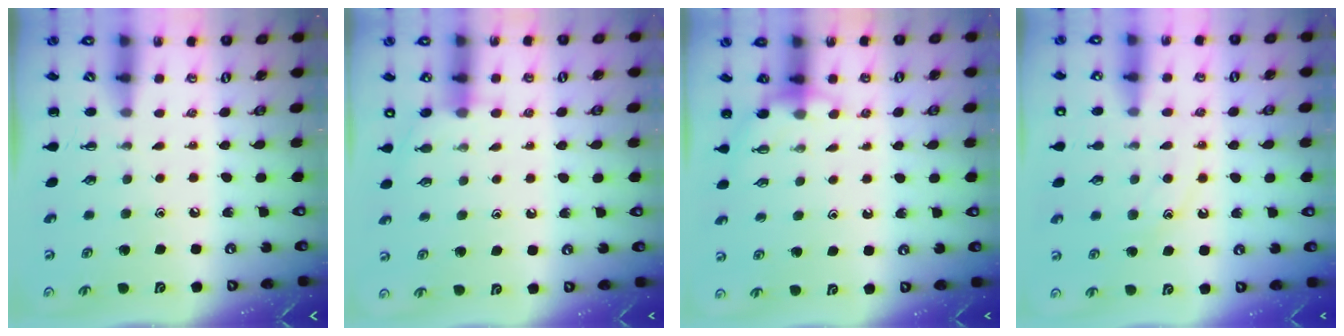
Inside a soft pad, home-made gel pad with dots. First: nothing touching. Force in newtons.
{"total": 5.9, "press": 5.7, "slide": 1.3}
{"total": 4.0, "press": 3.9, "slide": 1.1}
{"total": 12.1, "press": 12.1, "slide": 1.0}